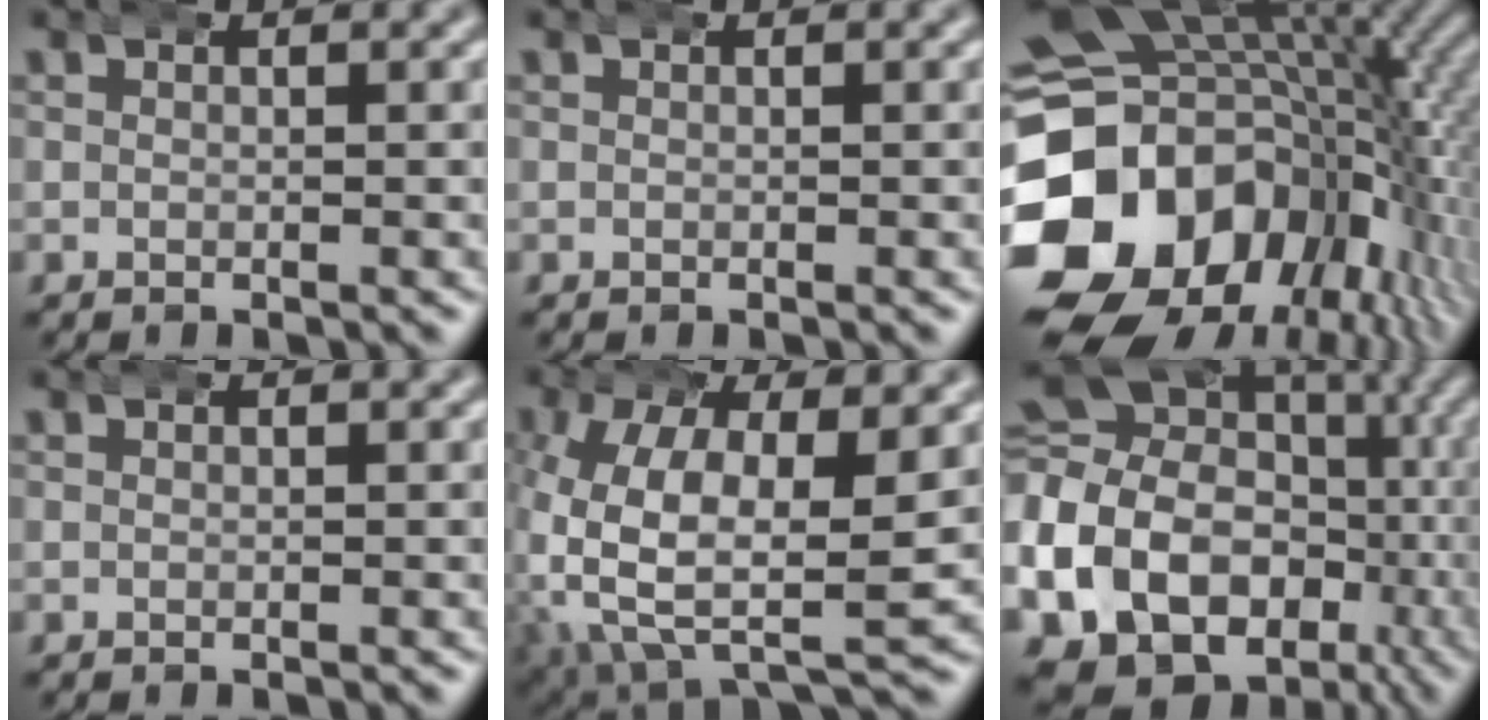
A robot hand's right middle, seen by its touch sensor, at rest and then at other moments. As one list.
[{"total": 0.0}, {"total": 24.9, "force": [-4.0, 19.1, 15.5], "torque": [-0.268, -0.043, -0.070]}, {"total": 0.0}, {"total": 12.1, "force": [-0.6, 7.8, 9.2], "torque": [-0.208, -0.042, 0.012]}, {"total": 24.8, "force": [-7.8, 20.7, 11.3], "torque": [-0.268, -0.088, -0.114]}]